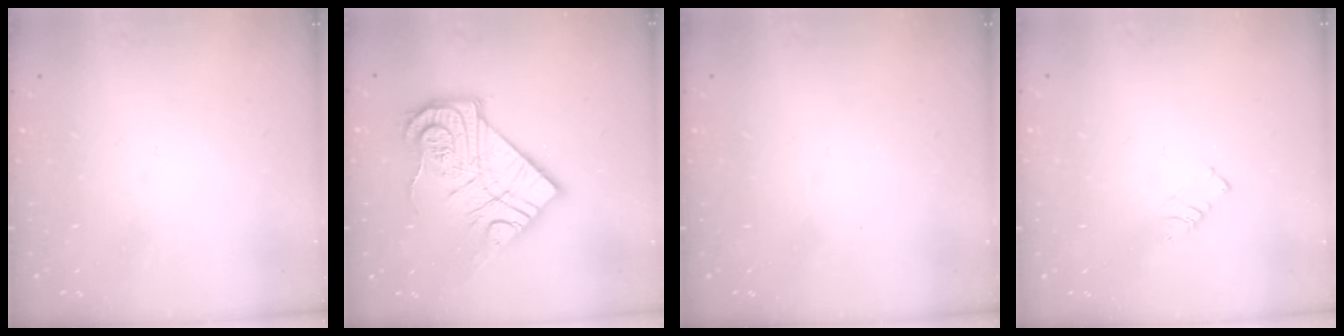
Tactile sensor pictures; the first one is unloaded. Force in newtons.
{"total": 18.2, "press": 18.1, "slide": 1.2}
{"total": 0.0}
{"total": 2.6, "press": 2.6, "slide": 0.3}